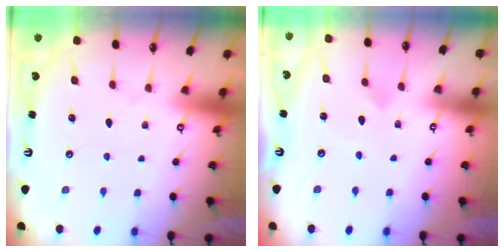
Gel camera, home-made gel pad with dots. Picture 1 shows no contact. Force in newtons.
{"total": 3.2, "press": 3.2, "slide": 0.2}